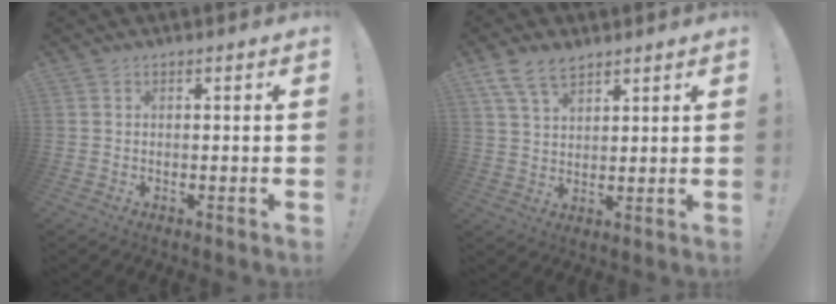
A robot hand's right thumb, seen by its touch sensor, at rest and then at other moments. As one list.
[{"total": 8.3, "force": [5.7, 4.4, 4.1], "torque": [-0.083, -0.017, 0.112]}]